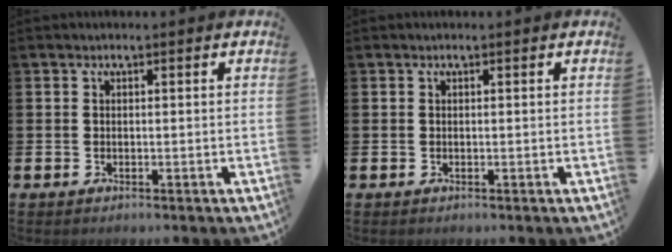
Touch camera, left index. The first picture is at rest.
{"total": 0.0}